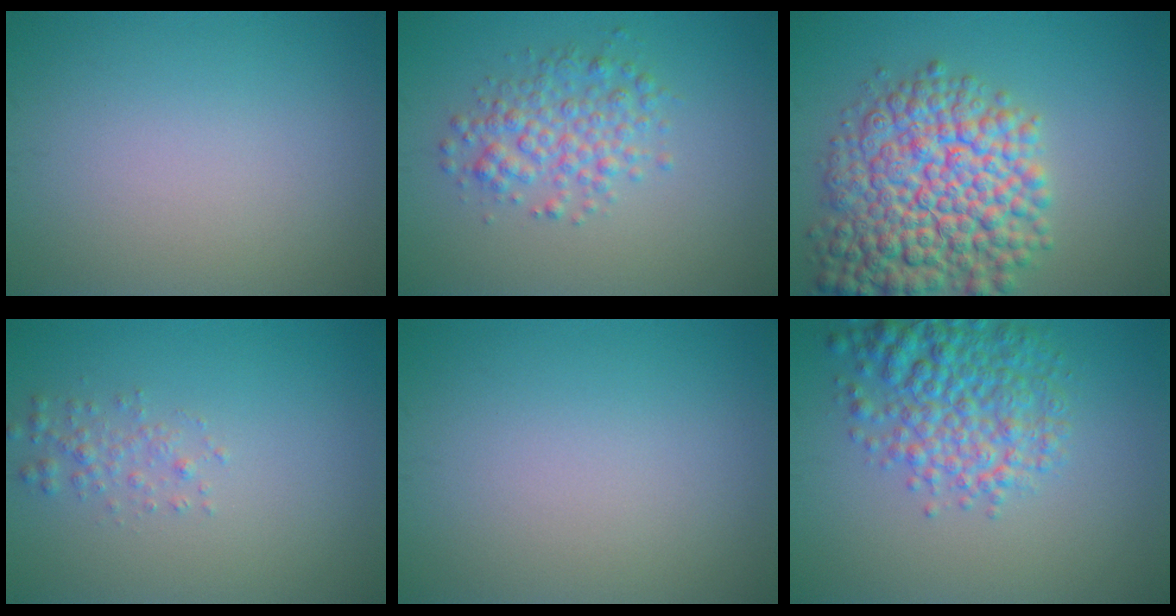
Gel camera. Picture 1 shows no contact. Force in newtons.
{"total": 3.5, "press": 3.5, "slide": 0.1}
{"total": 11.0, "press": 11.0, "slide": 0.4}
{"total": 1.4, "press": 1.4, "slide": 0.0}
{"total": 0.0}
{"total": 5.8, "press": 5.8, "slide": 0.3}